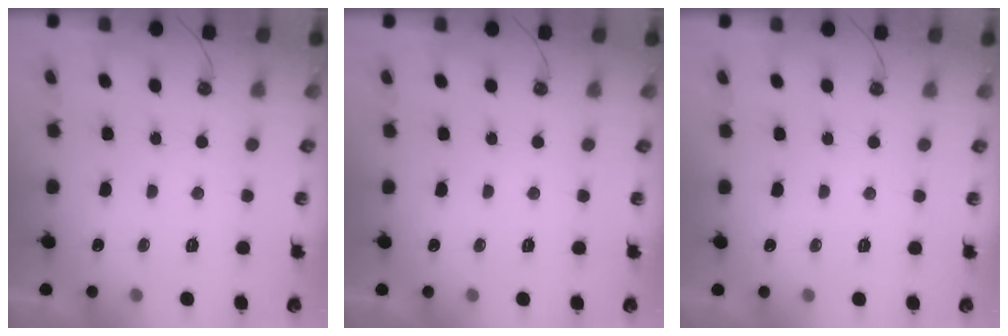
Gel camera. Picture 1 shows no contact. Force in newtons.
{"total": 0.0}
{"total": 0.0}